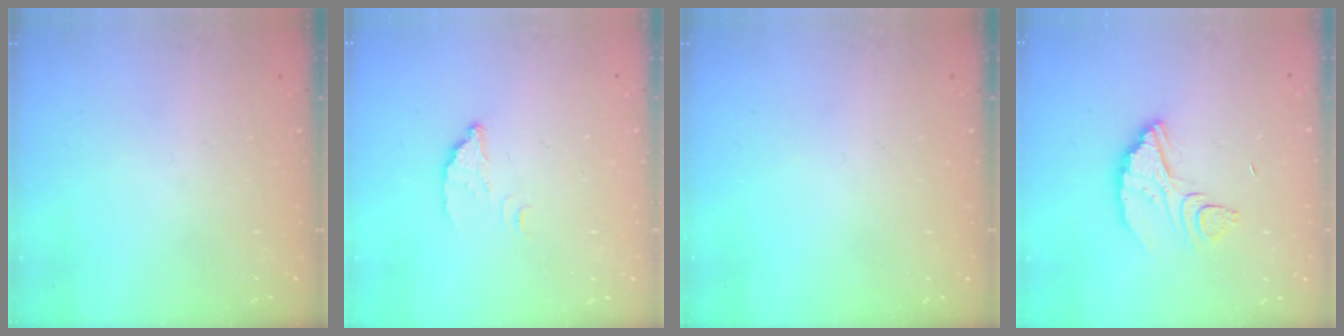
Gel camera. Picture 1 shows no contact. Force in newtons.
{"total": 2.8, "press": 2.7, "slide": 0.2}
{"total": 0.0}
{"total": 8.1, "press": 8.1, "slide": 0.4}